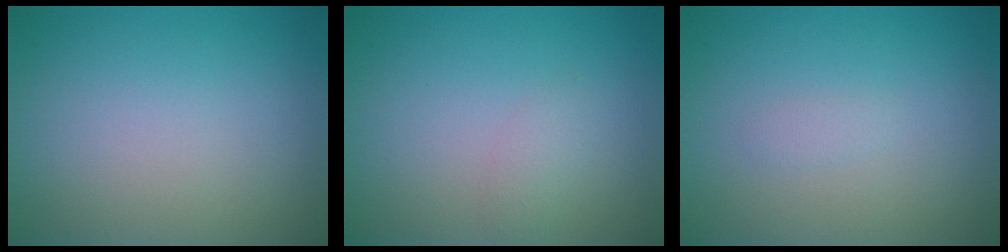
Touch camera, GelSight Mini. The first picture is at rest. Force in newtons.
{"total": 1.1, "press": 1.1, "slide": 0.1}
{"total": 0.5, "press": 0.5, "slide": 0.0}